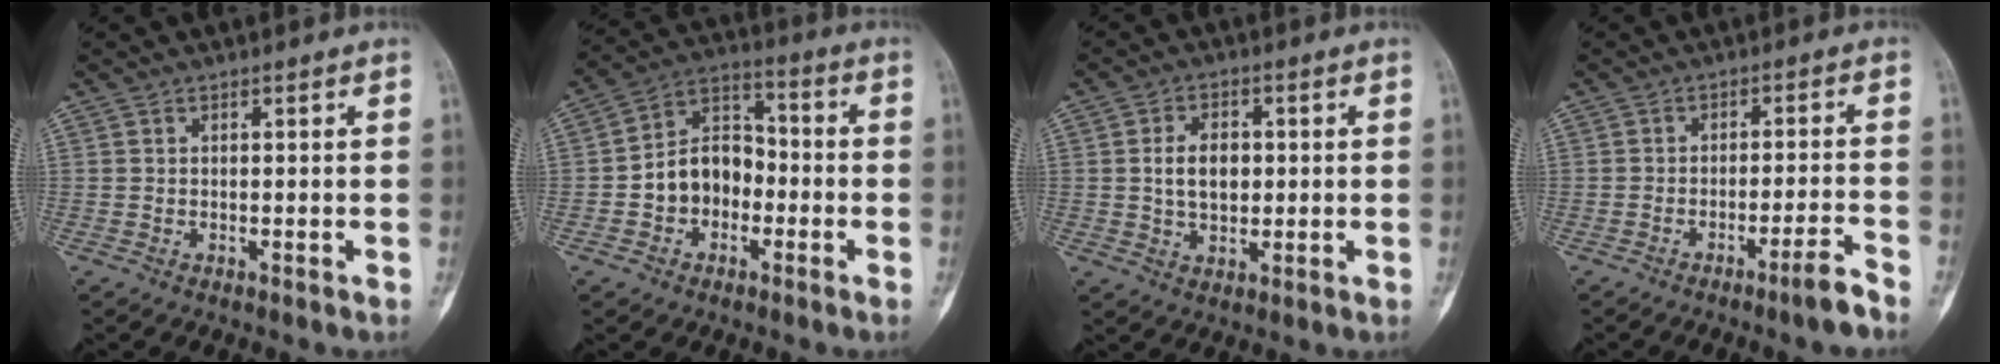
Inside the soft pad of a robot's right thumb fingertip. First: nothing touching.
{"total": 11.0, "force": [-2.4, 8.4, 6.7], "torque": [-0.083, 0.047, -0.052]}
{"total": 6.8, "force": [0.5, 4.5, 5.0], "torque": [-0.071, 0.002, 0.010]}
{"total": 4.8, "force": [-3.6, -0.3, 3.2], "torque": [-0.051, 0.026, -0.057]}